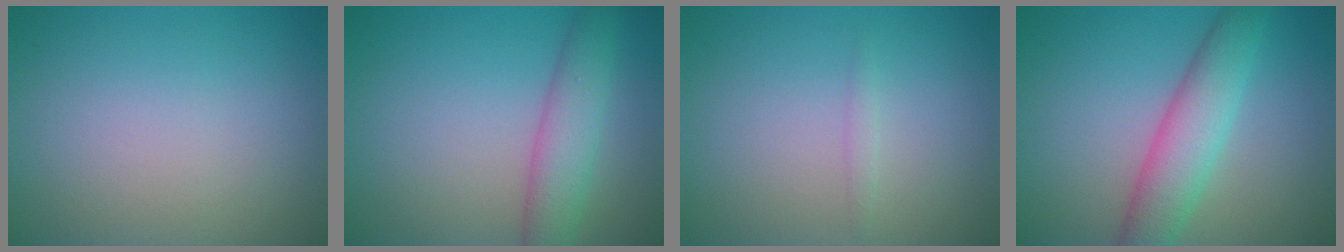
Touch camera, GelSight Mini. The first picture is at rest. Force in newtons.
{"total": 4.0, "press": 4.0, "slide": 0.2}
{"total": 0.7, "press": 0.7, "slide": 0.0}
{"total": 5.1, "press": 5.0, "slide": 0.2}